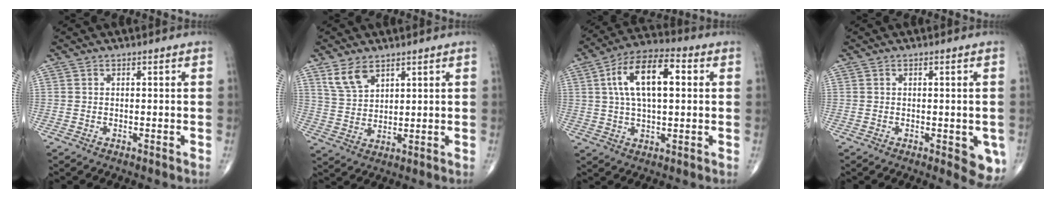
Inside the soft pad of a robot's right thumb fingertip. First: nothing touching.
{"total": 6.2, "force": [3.9, 3.4, 3.3], "torque": [-0.057, -0.018, 0.087]}
{"total": 14.3, "force": [3.1, 6.7, 12.3], "torque": [-0.212, 0.020, 0.050]}
{"total": 5.9, "force": [-1.6, 2.3, 5.2], "torque": [-0.038, -0.008, -0.018]}